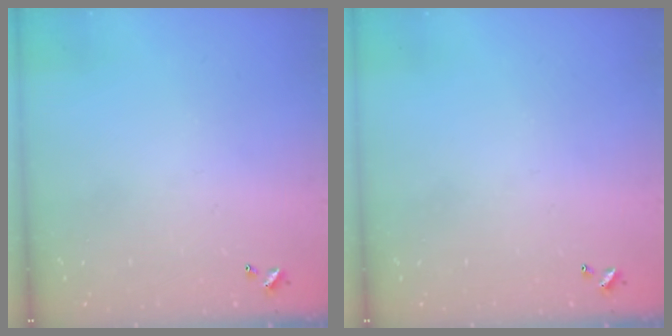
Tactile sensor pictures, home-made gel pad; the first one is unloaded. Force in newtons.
{"total": 0.0}